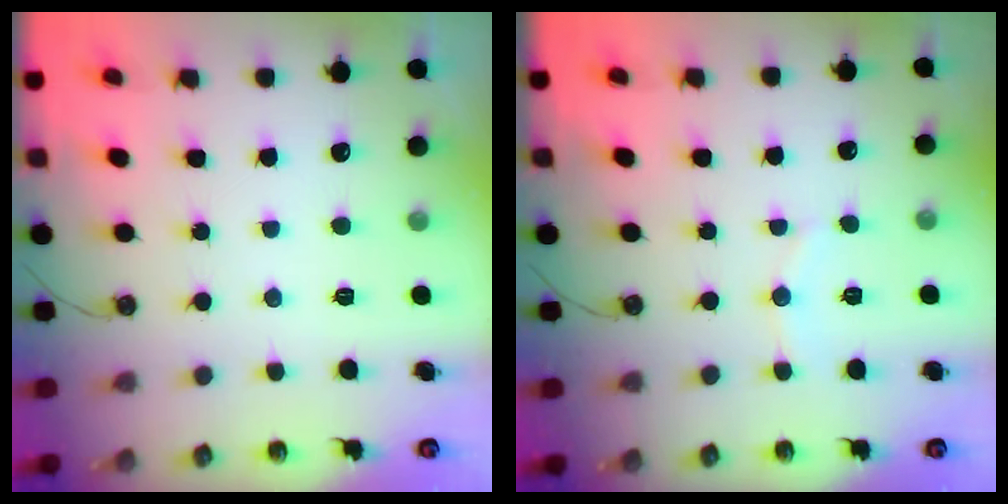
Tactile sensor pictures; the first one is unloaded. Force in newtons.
{"total": 6.4, "press": 6.4, "slide": 0.6}